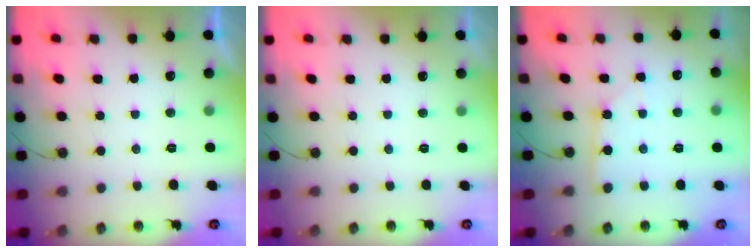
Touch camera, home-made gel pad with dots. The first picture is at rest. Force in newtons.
{"total": 0.0}
{"total": 2.5, "press": 2.5, "slide": 0.3}